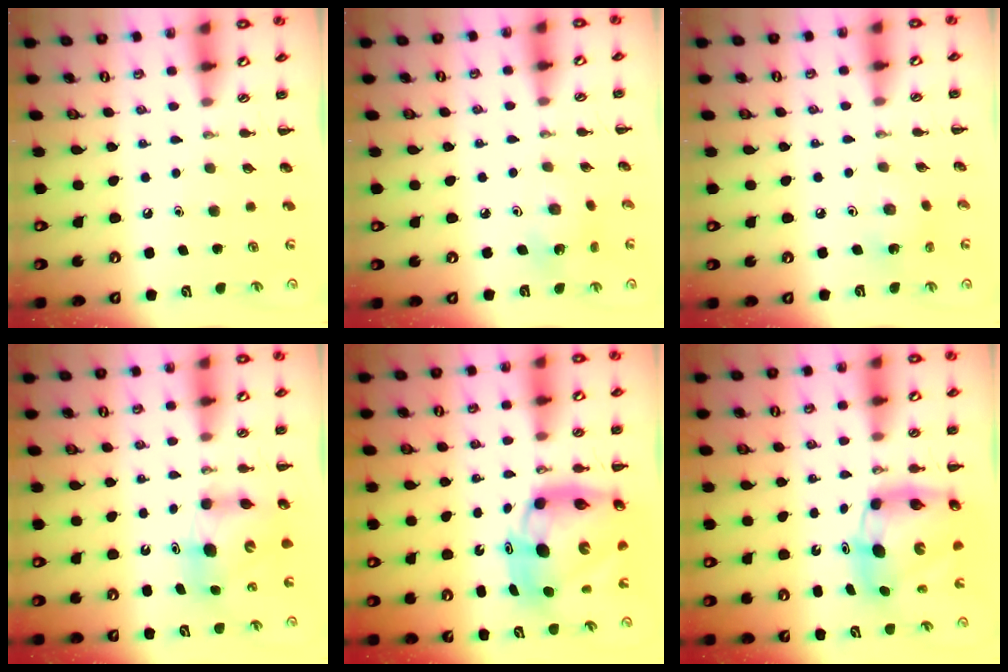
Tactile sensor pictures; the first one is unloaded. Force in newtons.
{"total": 2.6, "press": 2.4, "slide": 0.9}
{"total": 2.7, "press": 2.5, "slide": 0.9}
{"total": 7.1, "press": 7.0, "slide": 0.8}
{"total": 13.7, "press": 13.0, "slide": 4.2}
{"total": 8.8, "press": 8.5, "slide": 2.4}